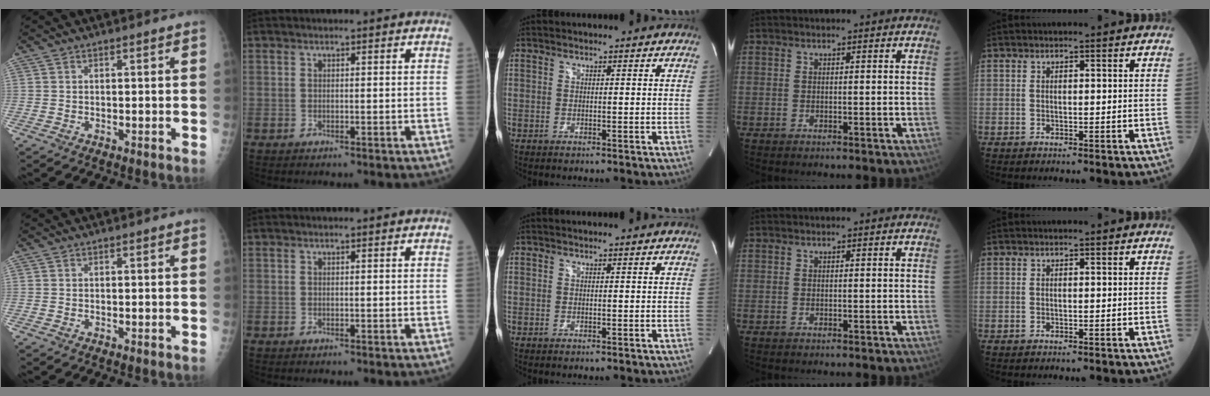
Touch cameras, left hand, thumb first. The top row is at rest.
{}